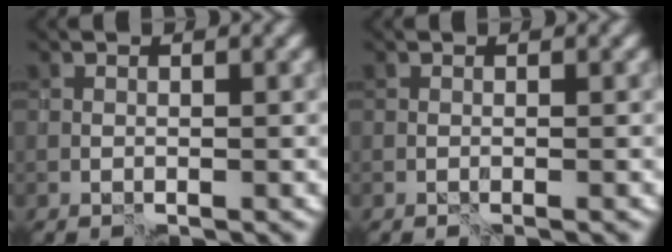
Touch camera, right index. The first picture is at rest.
{"total": 1.1, "force": [-0.4, -0.9, -0.5], "torque": [0.015, 0.004, -0.007]}